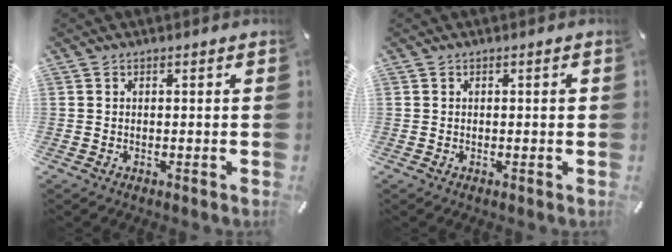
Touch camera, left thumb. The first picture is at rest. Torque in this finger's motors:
{"motor_torque": [-0.04, 0.31, -0.11, -0.13, 0.00]}